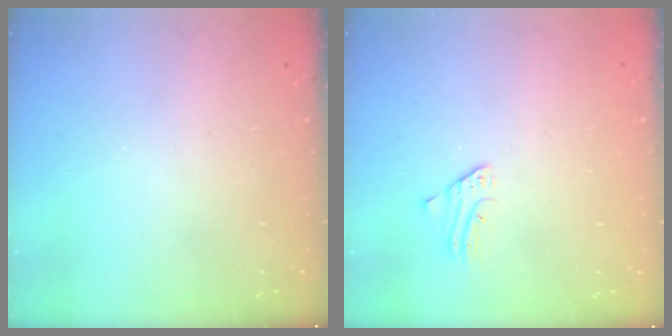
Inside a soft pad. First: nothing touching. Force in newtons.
{"total": 1.5, "press": 1.5, "slide": 0.1}